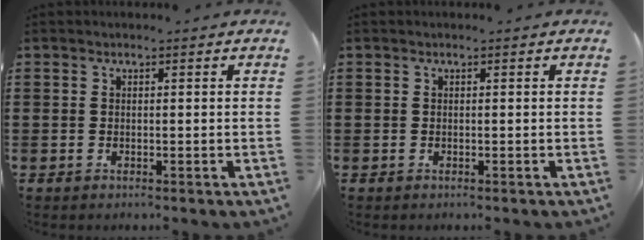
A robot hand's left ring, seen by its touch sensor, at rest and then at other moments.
{"total": 0.0}